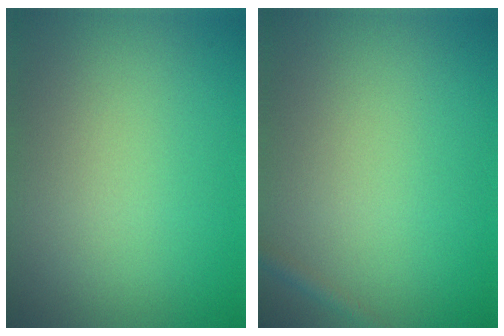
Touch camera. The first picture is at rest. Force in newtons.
{"total": 0.8, "press": 0.8, "slide": 0.1}